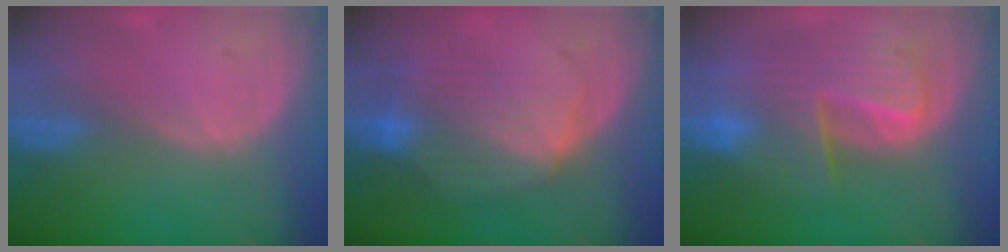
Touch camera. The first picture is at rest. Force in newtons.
{"total": 8.3, "press": 7.8, "slide": 2.9}
{"total": 10.0, "press": 8.7, "slide": 5.0}